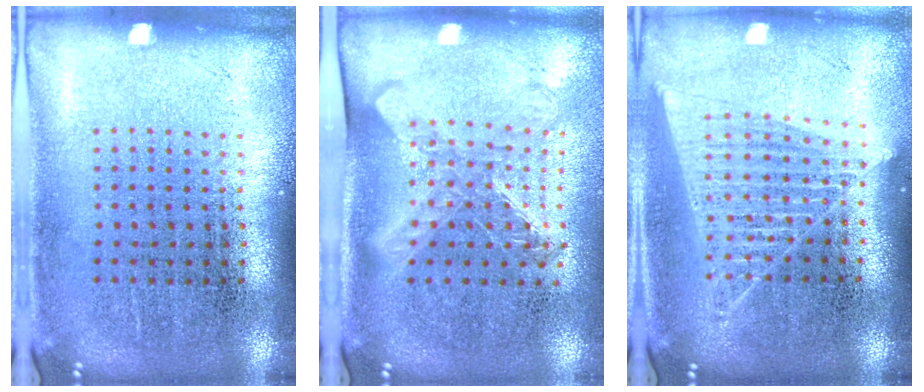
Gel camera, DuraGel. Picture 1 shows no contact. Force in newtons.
{"total": 1.6, "press": 1.3, "slide": 0.9}
{"total": 1.5, "press": 1.4, "slide": 0.5}